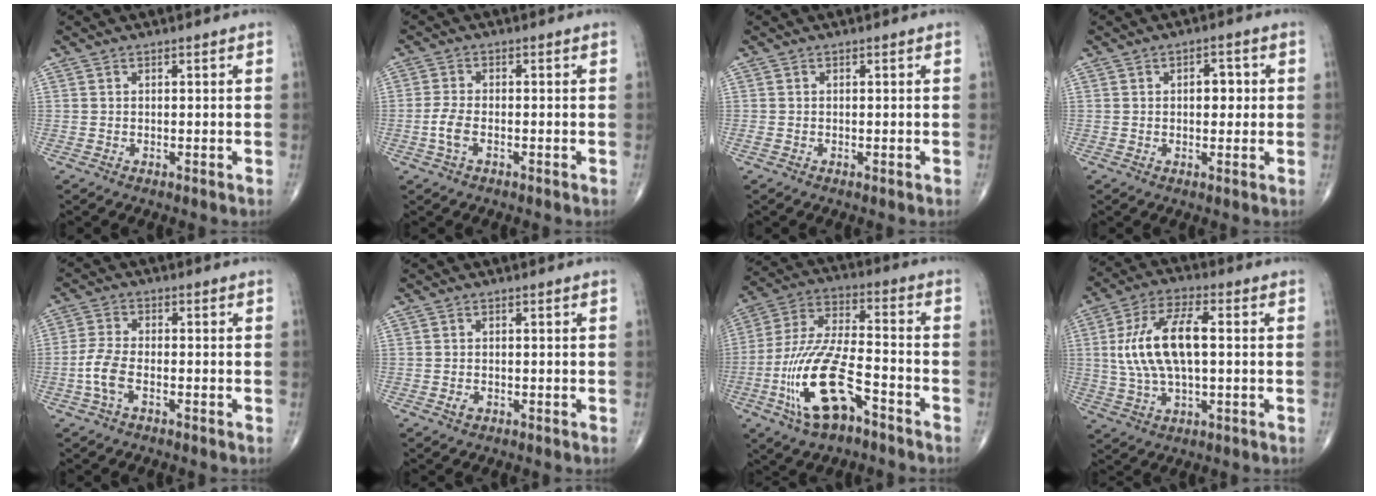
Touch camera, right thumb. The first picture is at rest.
{"total": 3.4, "force": [-1.2, 1.7, 2.7], "torque": [-0.064, 0.008, -0.026]}
{"total": 0.7, "force": [-0.2, 0.3, 0.6], "torque": [-0.010, -0.002, -0.004]}
{"total": 3.8, "force": [0.4, 2.3, 3.0], "torque": [-0.027, 0.004, 0.003]}
{"total": 5.0, "force": [-1.9, 2.4, 4.0], "torque": [-0.095, 0.016, -0.041]}
{"total": 1.0, "force": [-0.5, 0.7, 0.5], "torque": [-0.010, 0.001, -0.009]}
{"total": 17.1, "force": [-7.7, 6.5, 13.9], "torque": [-0.289, 0.048, -0.138]}
{"total": 13.8, "force": [1.0, 5.9, 12.4], "torque": [-0.251, 0.018, 0.019]}